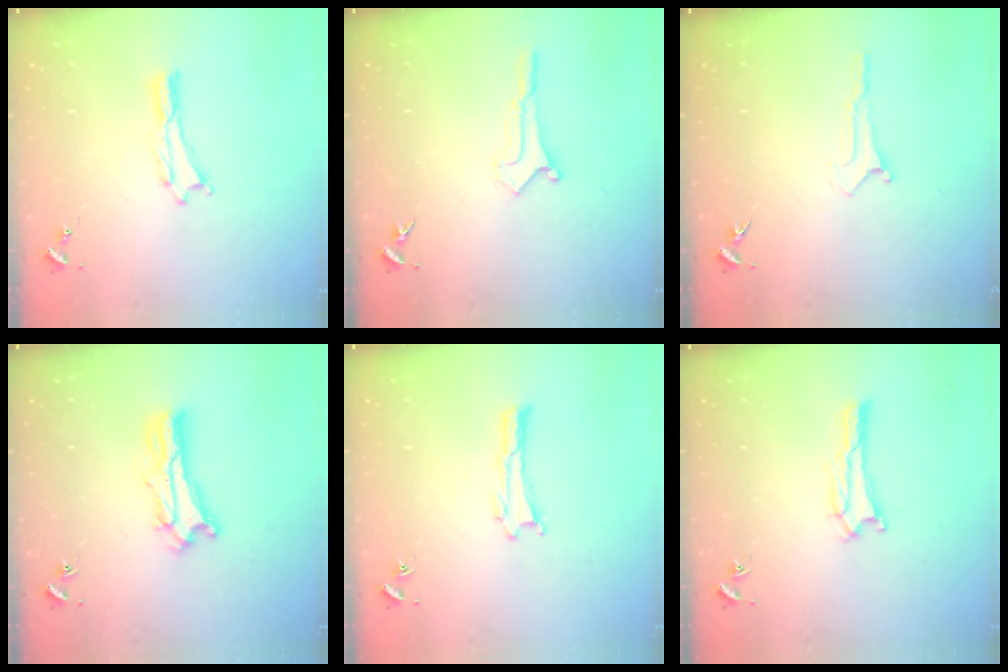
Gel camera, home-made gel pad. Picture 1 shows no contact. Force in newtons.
{"total": 0.0}
{"total": 0.0}
{"total": 5.4, "press": 5.4, "slide": 0.5}
{"total": 0.0}
{"total": 0.8, "press": 0.8, "slide": 0.1}